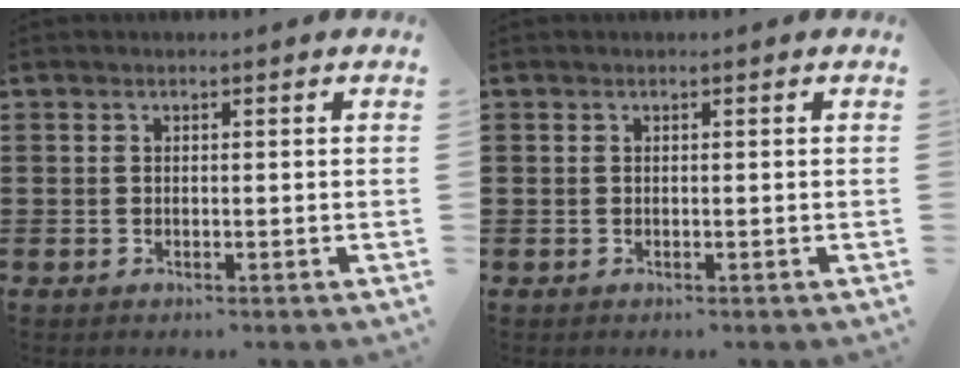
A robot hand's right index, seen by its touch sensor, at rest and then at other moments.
{"total": 0.0}